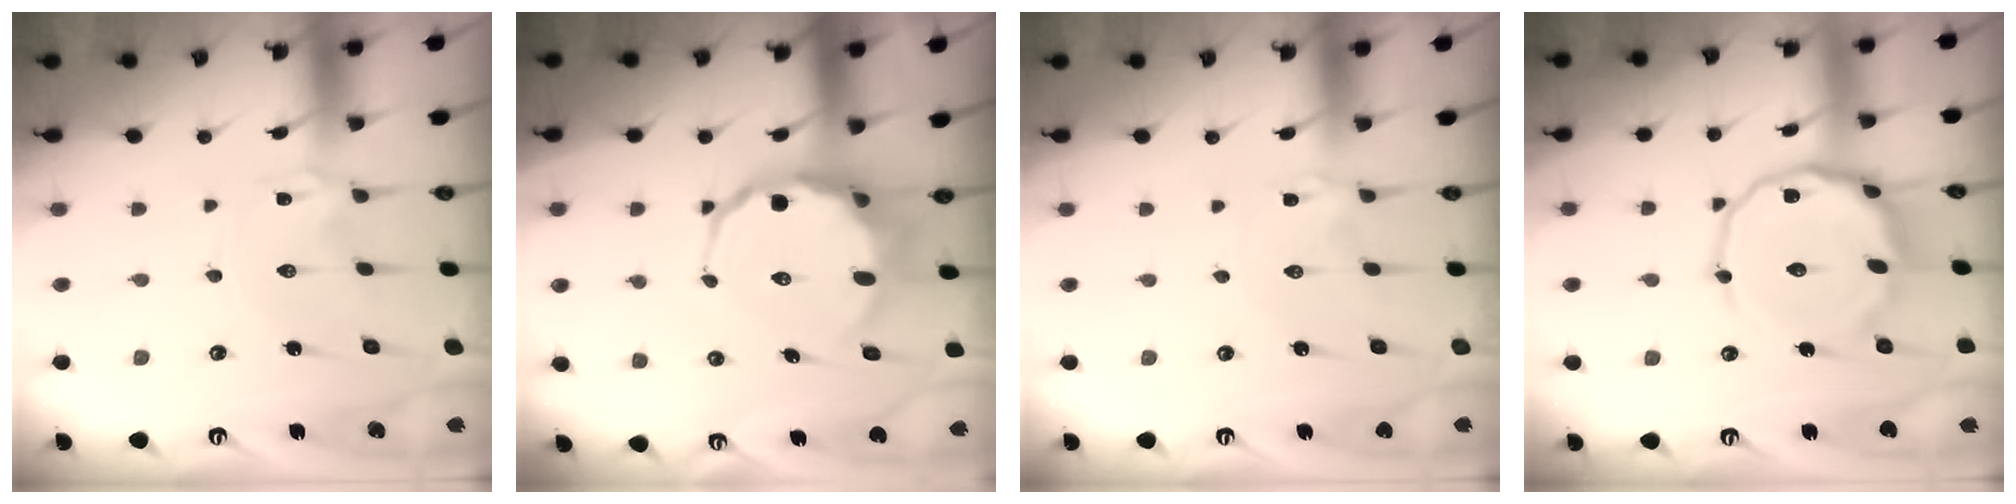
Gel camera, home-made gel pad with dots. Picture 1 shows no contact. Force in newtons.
{"total": 9.4, "press": 9.0, "slide": 2.8}
{"total": 1.8, "press": 1.7, "slide": 0.3}
{"total": 14.8, "press": 14.8, "slide": 1.1}